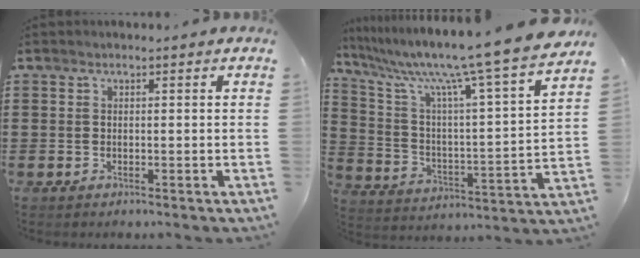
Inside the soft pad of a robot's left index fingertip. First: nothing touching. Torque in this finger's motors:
{"motor_torque": [1.61, 0.53, 1.05, 0.21]}